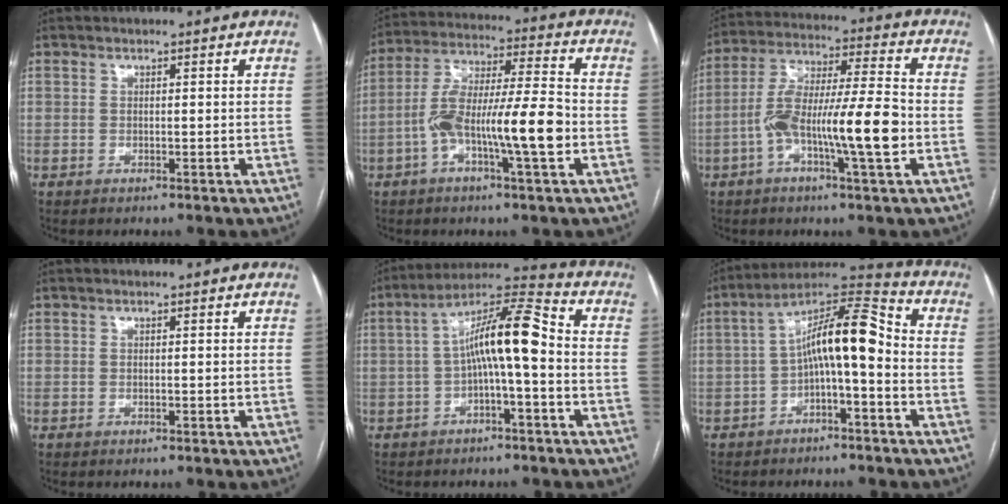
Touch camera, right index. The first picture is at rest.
{"total": 13.7, "force": [-3.8, 1.7, 13.1], "torque": [-0.240, 0.016, -0.069]}
{"total": 14.4, "force": [-3.8, 1.5, 13.8], "torque": [-0.253, 0.012, -0.070]}
{"total": 0.0}
{"total": 10.1, "force": [-0.5, 0.9, 10.1], "torque": [-0.177, 0.033, -0.012]}
{"total": 11.3, "force": [-1.2, 2.5, 10.9], "torque": [-0.187, 0.046, -0.019]}